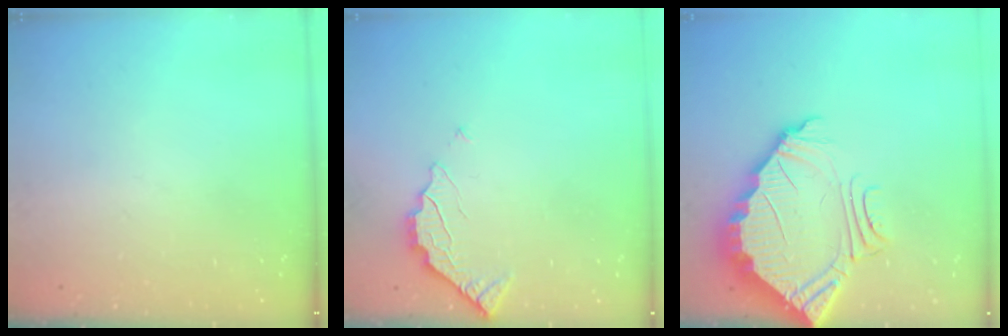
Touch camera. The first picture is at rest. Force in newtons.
{"total": 2.4, "press": 2.4, "slide": 0.2}
{"total": 4.8, "press": 4.8, "slide": 0.3}